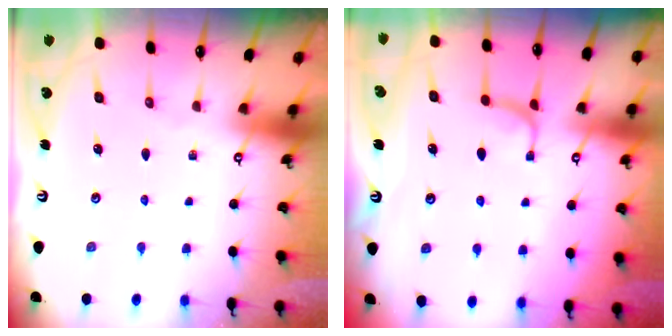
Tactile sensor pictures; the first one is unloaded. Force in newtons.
{"total": 1.6, "press": 1.3, "slide": 0.8}